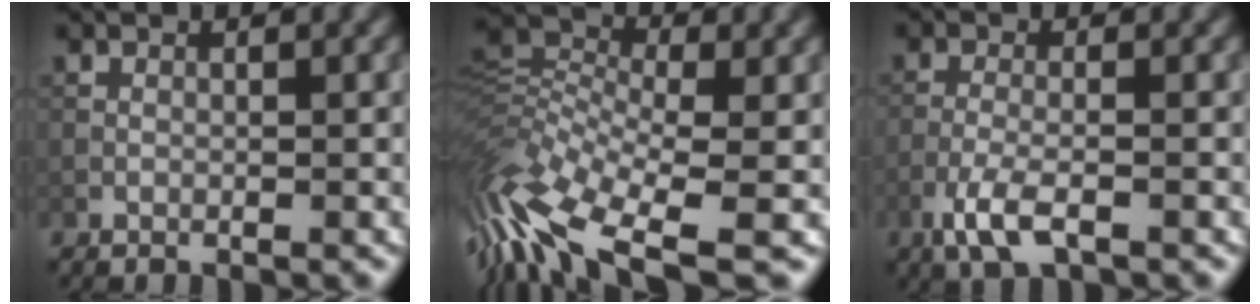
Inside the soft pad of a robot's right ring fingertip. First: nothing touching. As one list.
[{"total": 12.1, "force": [-5.9, 5.3, 9.2], "torque": [-0.200, -0.003, -0.120]}, {"total": 3.5, "force": [-1.9, 1.0, 2.7], "torque": [-0.064, 0.001, -0.044]}]